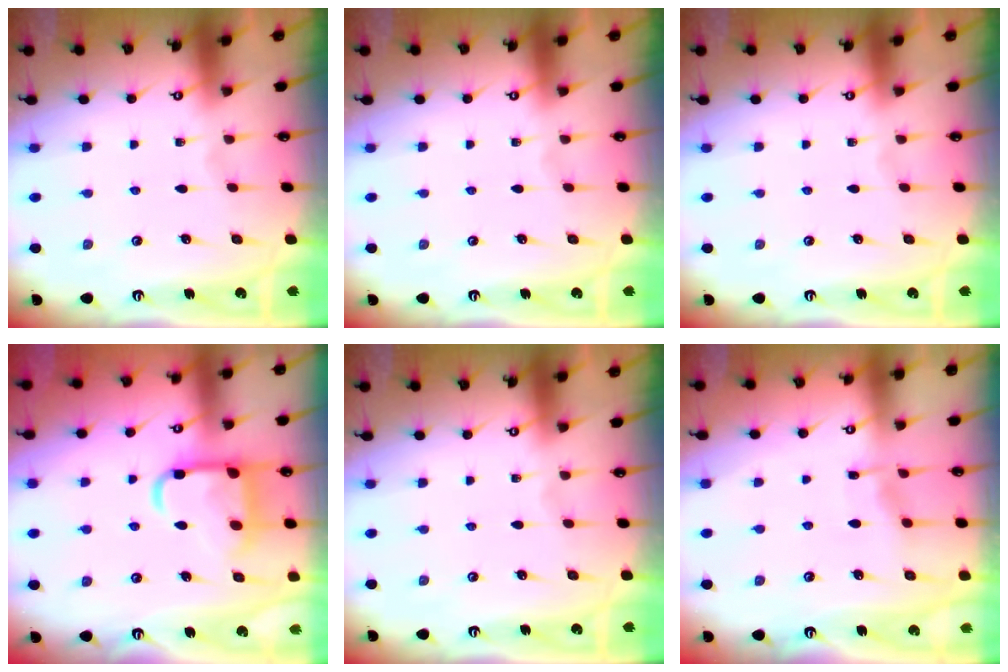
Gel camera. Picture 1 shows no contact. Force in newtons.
{"total": 0.0}
{"total": 0.0}
{"total": 14.0, "press": 14.0, "slide": 1.0}
{"total": 0.0}
{"total": 4.9, "press": 4.9, "slide": 0.1}